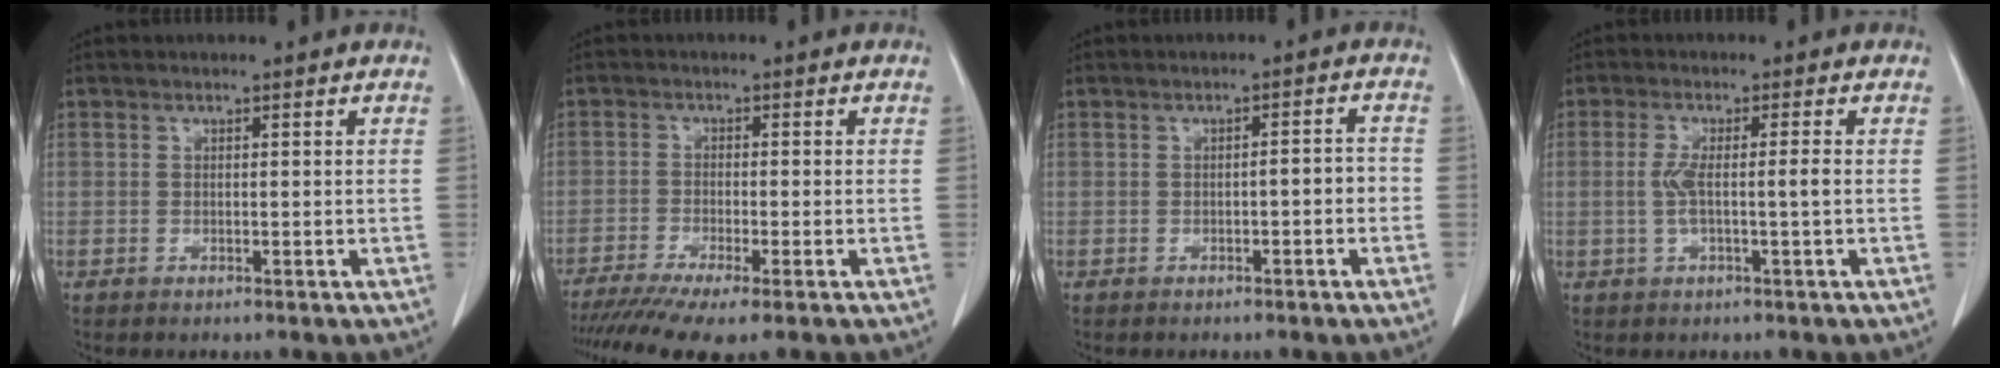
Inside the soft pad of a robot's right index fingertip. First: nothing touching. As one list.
[{"total": 9.5, "force": [-7.1, 0.3, 6.2], "torque": [-0.098, -0.015, -0.115]}, {"total": 2.3, "force": [-0.8, 0.7, 2.1], "torque": [-0.027, 0.008, -0.010]}, {"total": 4.0, "force": [-0.4, -0.1, 4.0], "torque": [-0.084, 0.003, -0.005]}]